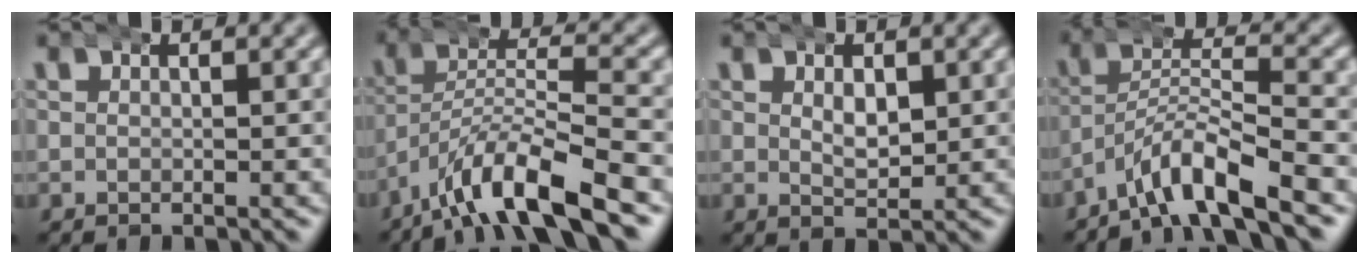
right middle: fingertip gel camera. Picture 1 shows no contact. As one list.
[{"total": 6.9, "force": [-4.7, 1.9, 4.7], "torque": [-0.085, -0.007, -0.077]}, {"total": 2.6, "force": [0.9, 1.4, 2.0], "torque": [-0.028, -0.010, 0.021]}, {"total": 5.9, "force": [-4.2, 2.0, 3.6], "torque": [-0.063, -0.002, -0.074]}]